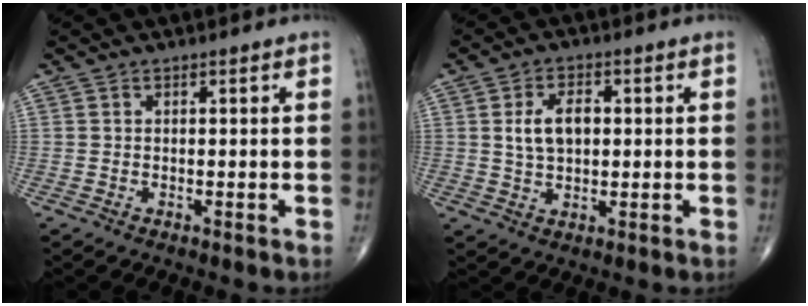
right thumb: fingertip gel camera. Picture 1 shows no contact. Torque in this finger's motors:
{"motor_torque": [0.09, -0.09, 0.77, 0.17, 0.06]}